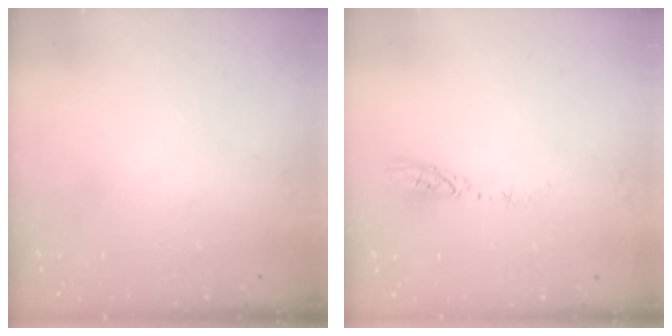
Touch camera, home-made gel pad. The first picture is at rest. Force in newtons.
{"total": 3.5, "press": 3.5, "slide": 0.3}